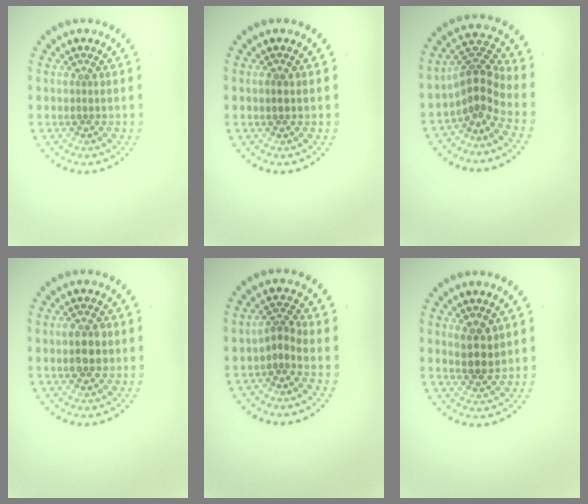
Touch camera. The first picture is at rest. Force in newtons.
{"total": 0.7, "press": 0.7, "slide": 0.2}
{"total": 3.5, "press": 2.7, "slide": 2.2}
{"total": 2.5, "press": 2.5, "slide": 0.2}
{"total": 2.0, "press": 1.2, "slide": 1.5}
{"total": 2.5, "press": 2.3, "slide": 0.8}